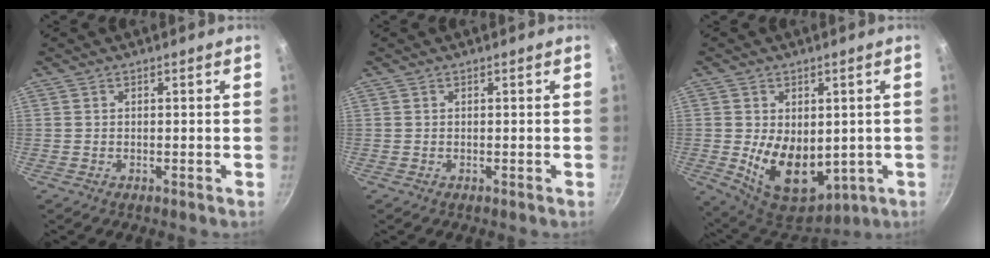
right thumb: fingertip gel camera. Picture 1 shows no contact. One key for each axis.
{"total": 0.0}
{"total": 14.8, "fx": -0.9, "fy": 10.0, "fz": 10.9, "tx": -0.148, "ty": -0.027, "tz": 0.017}